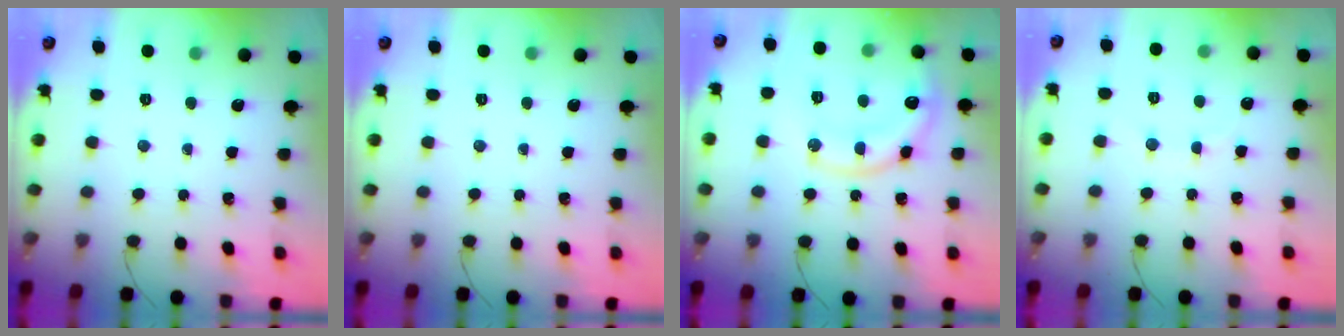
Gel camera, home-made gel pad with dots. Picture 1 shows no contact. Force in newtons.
{"total": 0.0}
{"total": 13.6, "press": 13.5, "slide": 1.5}
{"total": 5.0, "press": 4.8, "slide": 1.2}